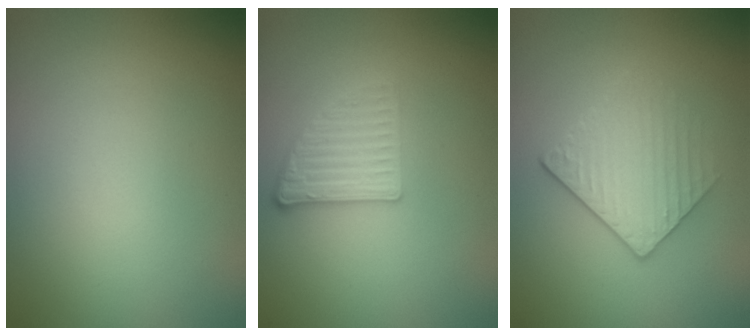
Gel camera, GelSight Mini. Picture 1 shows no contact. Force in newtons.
{"total": 2.6, "press": 2.4, "slide": 1.0}
{"total": 3.1, "press": 2.8, "slide": 1.3}